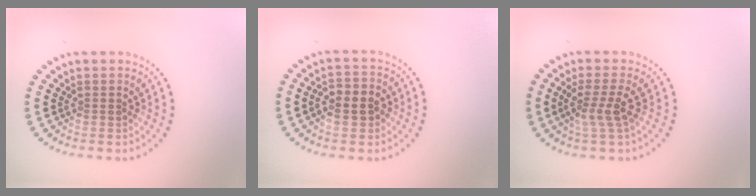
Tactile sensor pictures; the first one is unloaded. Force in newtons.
{"total": 3.1, "press": 3.0, "slide": 0.6}
{"total": 2.6, "press": 2.0, "slide": 1.7}